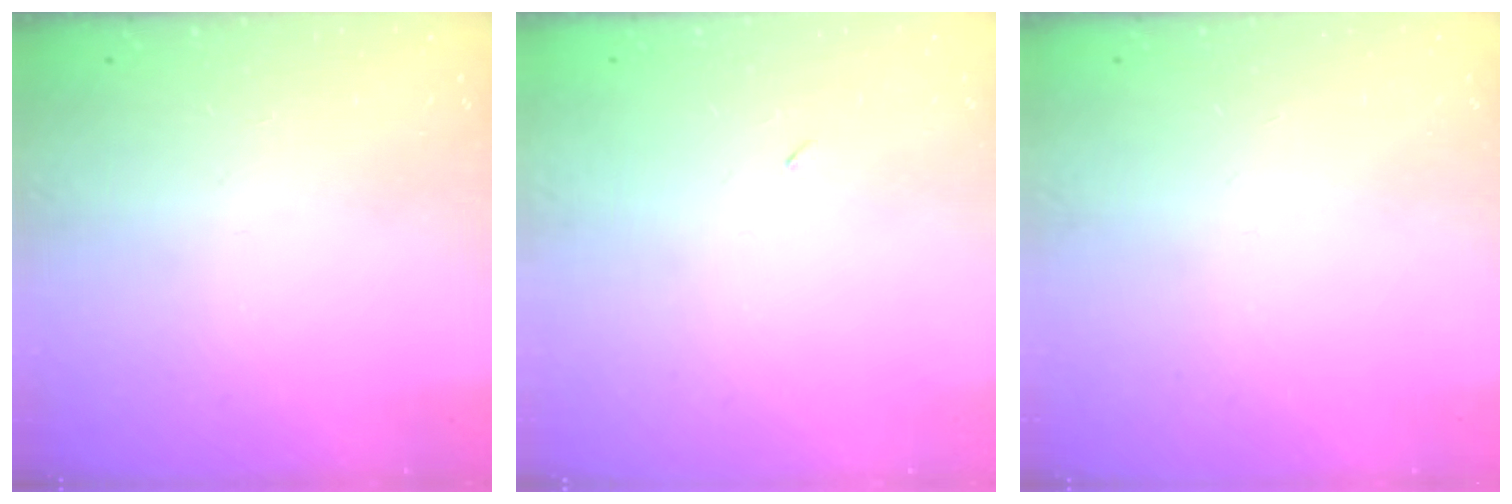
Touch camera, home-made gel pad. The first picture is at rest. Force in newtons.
{"total": 2.2, "press": 1.8, "slide": 1.2}
{"total": 0.0}